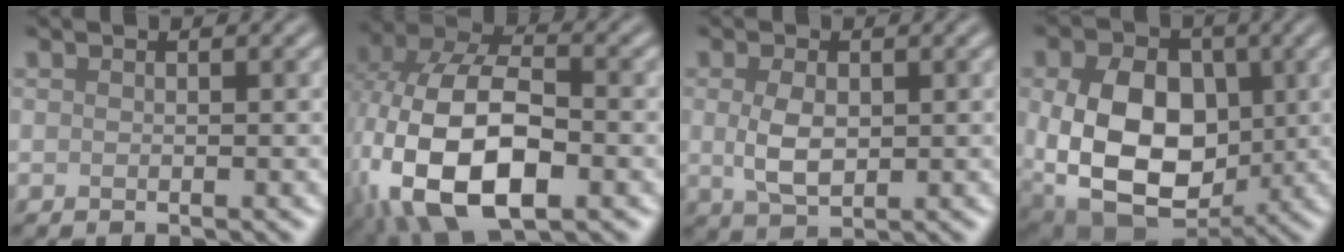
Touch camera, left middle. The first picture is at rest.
{"total": 14.6, "force": [-3.7, 8.5, 11.3], "torque": [-0.236, -0.015, -0.059]}
{"total": 3.3, "force": [0.2, 2.0, 2.6], "torque": [-0.062, 0.000, 0.007]}
{"total": 13.4, "force": [-0.2, 9.5, 9.4], "torque": [-0.167, -0.014, 0.006]}